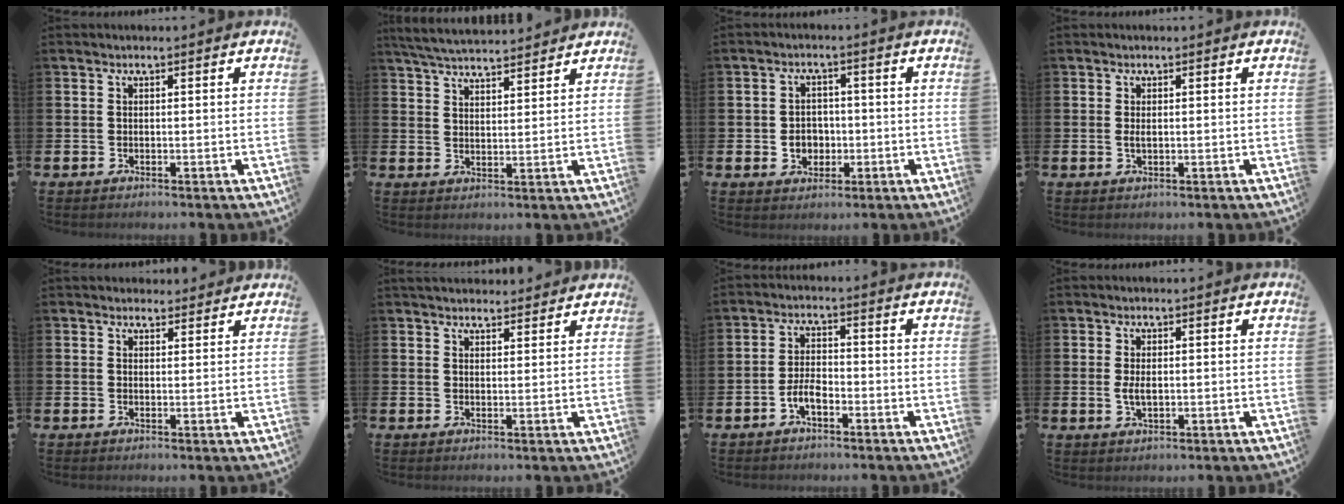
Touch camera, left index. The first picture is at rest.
{"total": 5.0, "force": [4.9, 0.5, 0.7], "torque": [-0.034, -0.022, 0.089]}
{"total": 3.4, "force": [-0.6, 3.1, 1.2], "torque": [-0.014, 0.000, -0.021]}
{"total": 0.9, "force": [0.1, 0.4, 0.9], "torque": [-0.013, 0.002, -0.001]}
{"total": 2.3, "force": [2.1, 0.8, -0.1], "torque": [0.009, -0.008, 0.038]}
{"total": 3.0, "force": [2.8, 0.8, 0.1], "torque": [0.003, -0.012, 0.050]}
{"total": 3.3, "force": [-1.7, 1.5, 2.5], "torque": [-0.049, 0.008, -0.032]}
{"total": 2.1, "force": [0.0, 1.1, 1.9], "torque": [-0.033, 0.002, -0.002]}